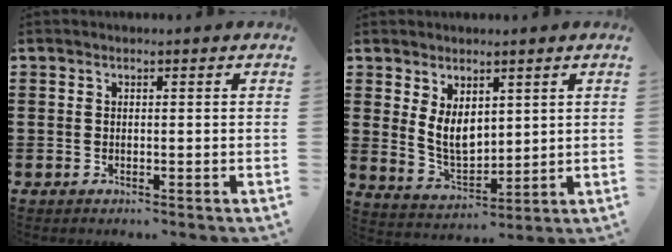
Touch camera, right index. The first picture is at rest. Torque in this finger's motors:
{"motor_torque": [1.19, 0.95, 0.32, 0.12]}